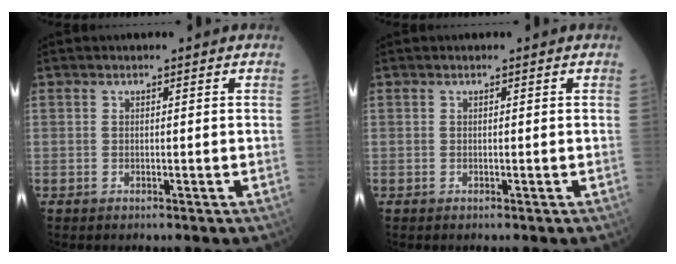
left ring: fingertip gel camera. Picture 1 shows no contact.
{"total": 0.0}